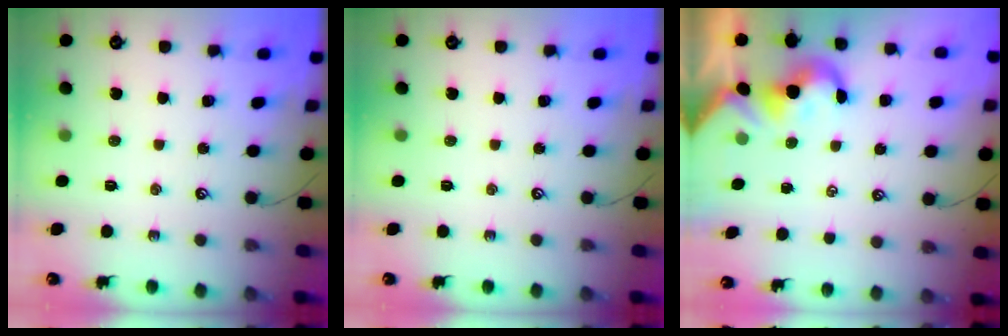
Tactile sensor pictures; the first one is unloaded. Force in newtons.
{"total": 0.0}
{"total": 0.0}